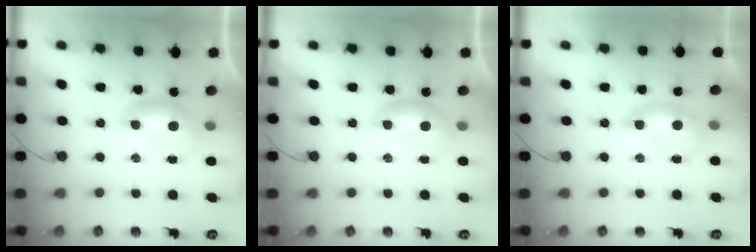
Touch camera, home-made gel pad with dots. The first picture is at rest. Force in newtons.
{"total": 0.0}
{"total": 1.3, "press": 1.2, "slide": 0.5}